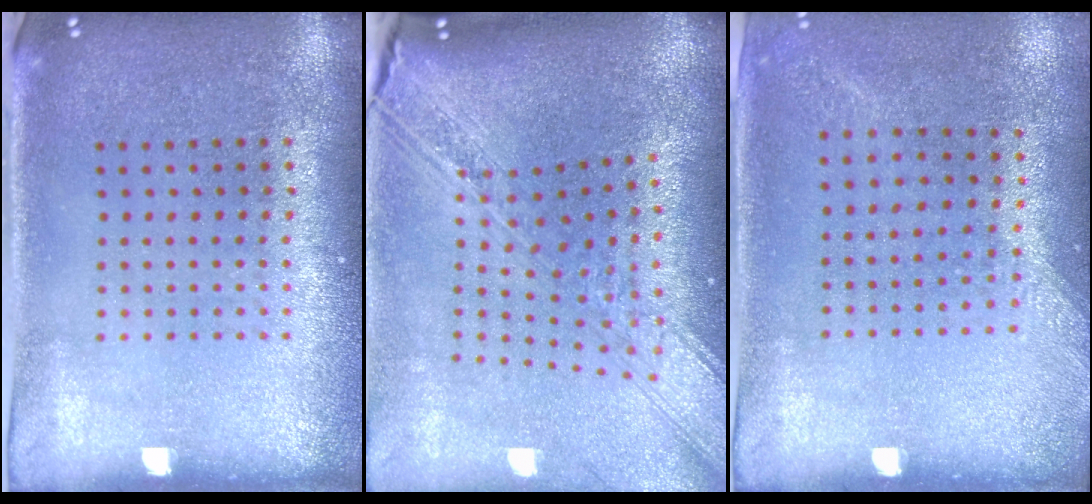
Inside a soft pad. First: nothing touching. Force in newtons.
{"total": 3.5, "press": 2.6, "slide": 2.3}
{"total": 1.3, "press": 1.0, "slide": 0.9}